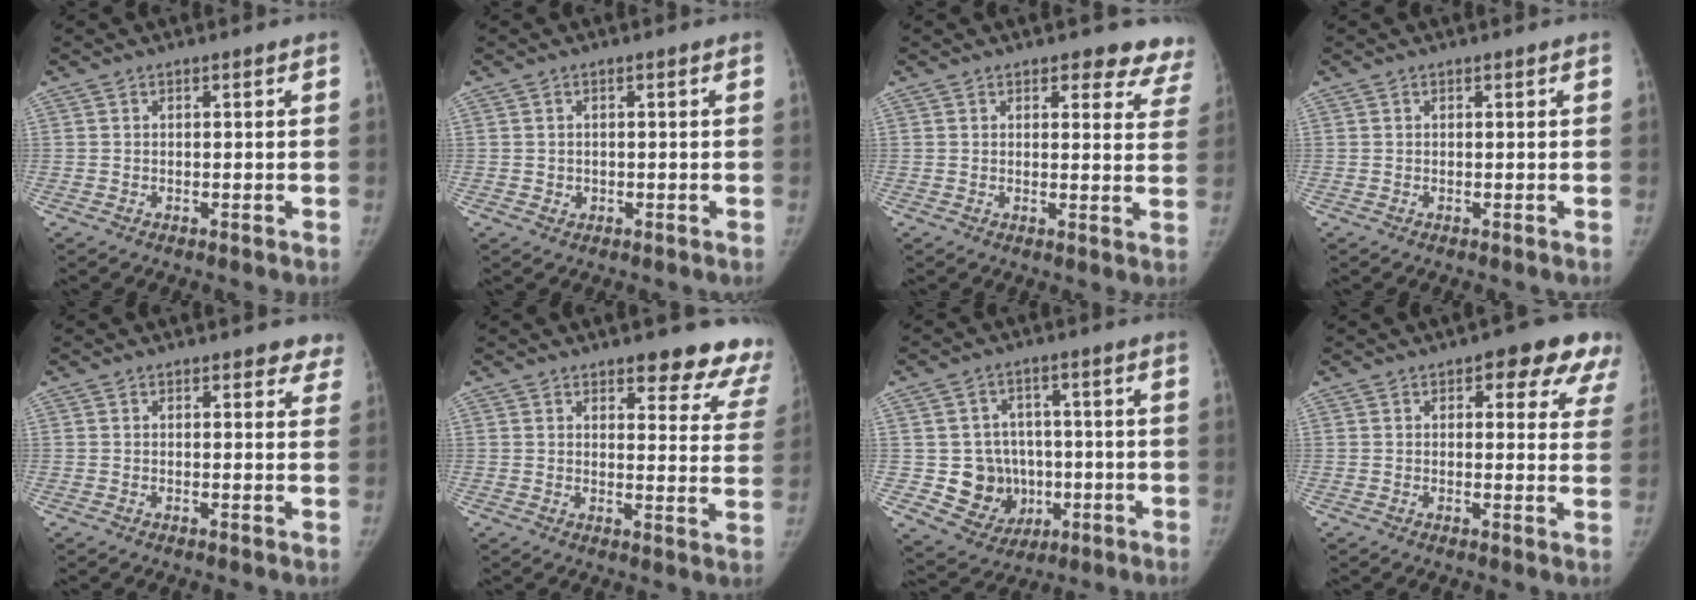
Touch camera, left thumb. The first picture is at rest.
{"total": 1.4, "force": [-0.3, 1.3, 0.4], "torque": [-0.001, 0.004, 0.000]}
{"total": 8.8, "force": [7.7, 3.8, 1.9], "torque": [0.038, -0.038, 0.053]}
{"total": 0.0}
{"total": 3.6, "force": [2.9, 1.9, 1.0], "torque": [0.029, -0.011, 0.019]}
{"total": 13.2, "force": [11.0, 4.7, 5.5], "torque": [-0.007, -0.067, 0.105]}
{"total": 10.6, "force": [-1.3, 9.8, 3.8], "torque": [-0.016, 0.012, -0.003]}
{"total": 11.2, "force": [6.1, 5.3, 7.7], "torque": [-0.037, -0.019, 0.059]}